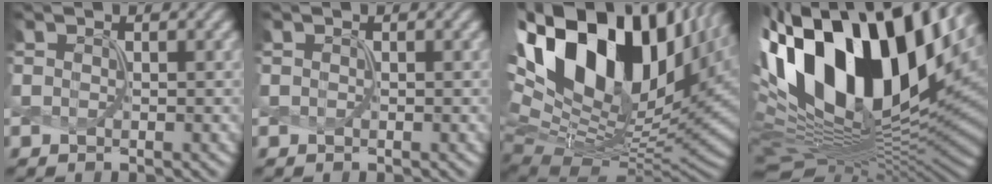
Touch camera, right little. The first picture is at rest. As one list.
[{"total": 0.0}, {"total": 19.0, "force": [5.9, 10.8, 14.5], "torque": [-0.264, 0.019, 0.123]}, {"total": 18.3, "force": [5.2, 10.1, 14.4], "torque": [-0.253, 0.022, 0.093]}]